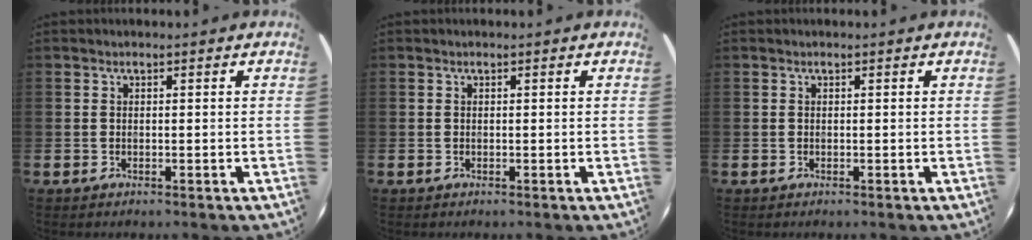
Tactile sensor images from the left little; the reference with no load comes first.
{"total": 0.0}
{"total": 0.0}